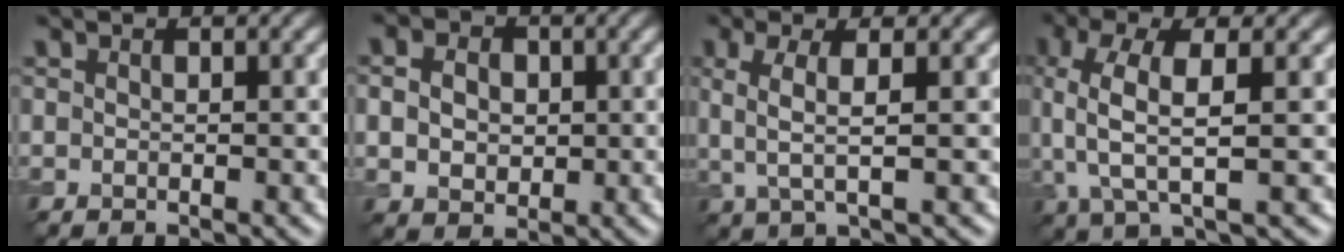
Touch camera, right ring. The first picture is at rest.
{"total": 3.8, "force": [0.3, 3.0, 2.3], "torque": [-0.052, 0.001, 0.001]}
{"total": 3.1, "force": [0.5, 0.8, 2.9], "torque": [-0.061, 0.001, 0.010]}
{"total": 6.0, "force": [0.7, 2.3, 5.5], "torque": [-0.132, 0.004, 0.013]}